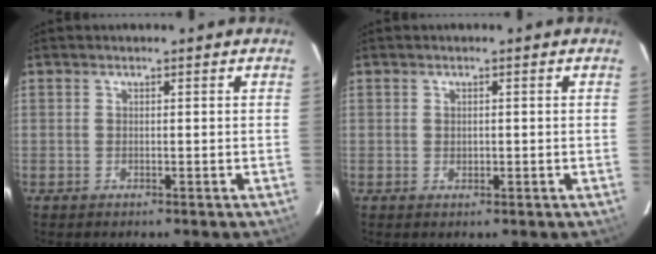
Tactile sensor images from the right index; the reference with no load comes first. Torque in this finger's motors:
{"motor_torque": [-0.06, -0.01, -0.02, 0.00]}